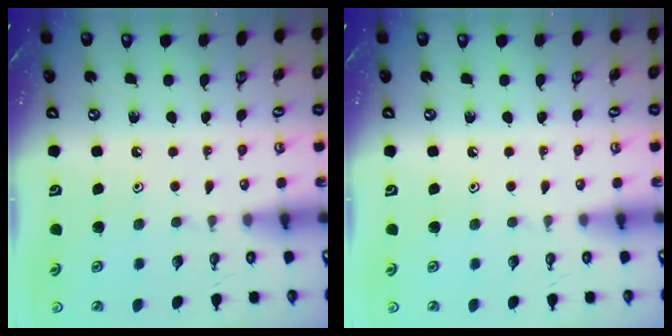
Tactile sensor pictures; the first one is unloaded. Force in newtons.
{"total": 0.0}